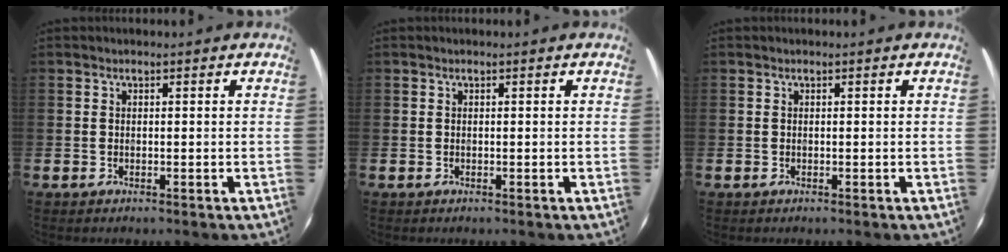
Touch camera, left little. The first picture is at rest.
{"total": 0.0}
{"total": 0.0}